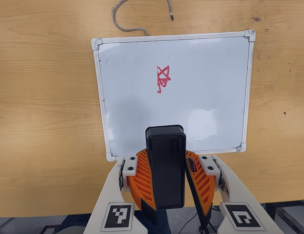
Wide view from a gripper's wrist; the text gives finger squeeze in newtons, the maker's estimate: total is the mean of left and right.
{"total": 9.9, "left": 10.1, "right": 9.7}